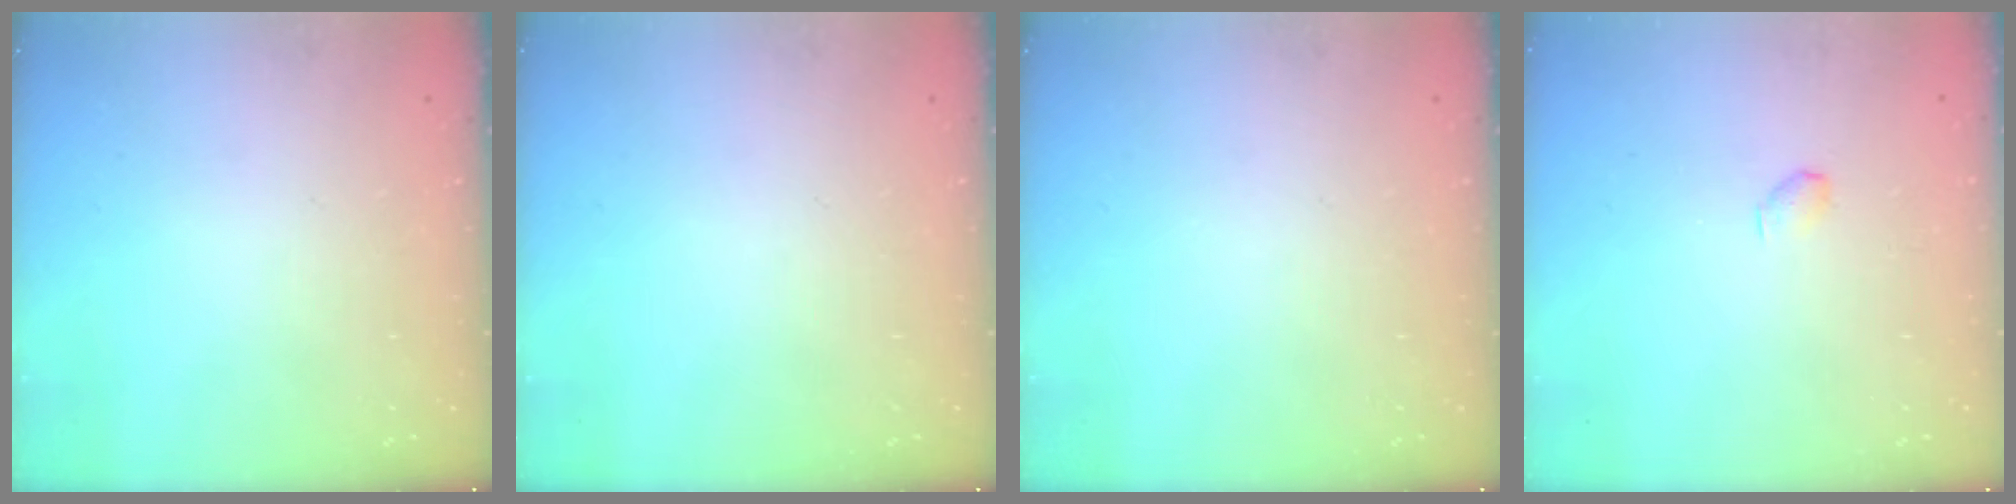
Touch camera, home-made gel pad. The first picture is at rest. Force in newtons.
{"total": 0.0}
{"total": 0.0}
{"total": 2.9, "press": 2.9, "slide": 0.5}